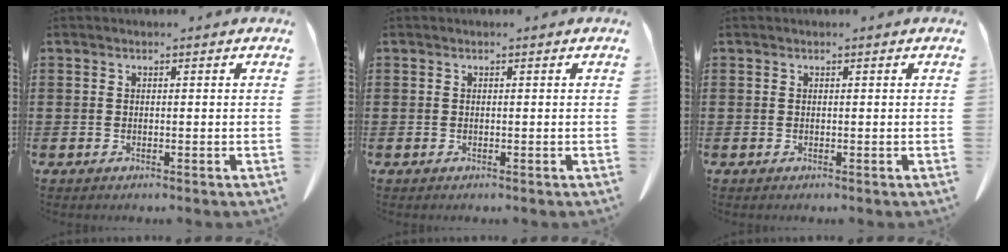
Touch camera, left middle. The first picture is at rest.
{"total": 0.0}
{"total": 0.0}